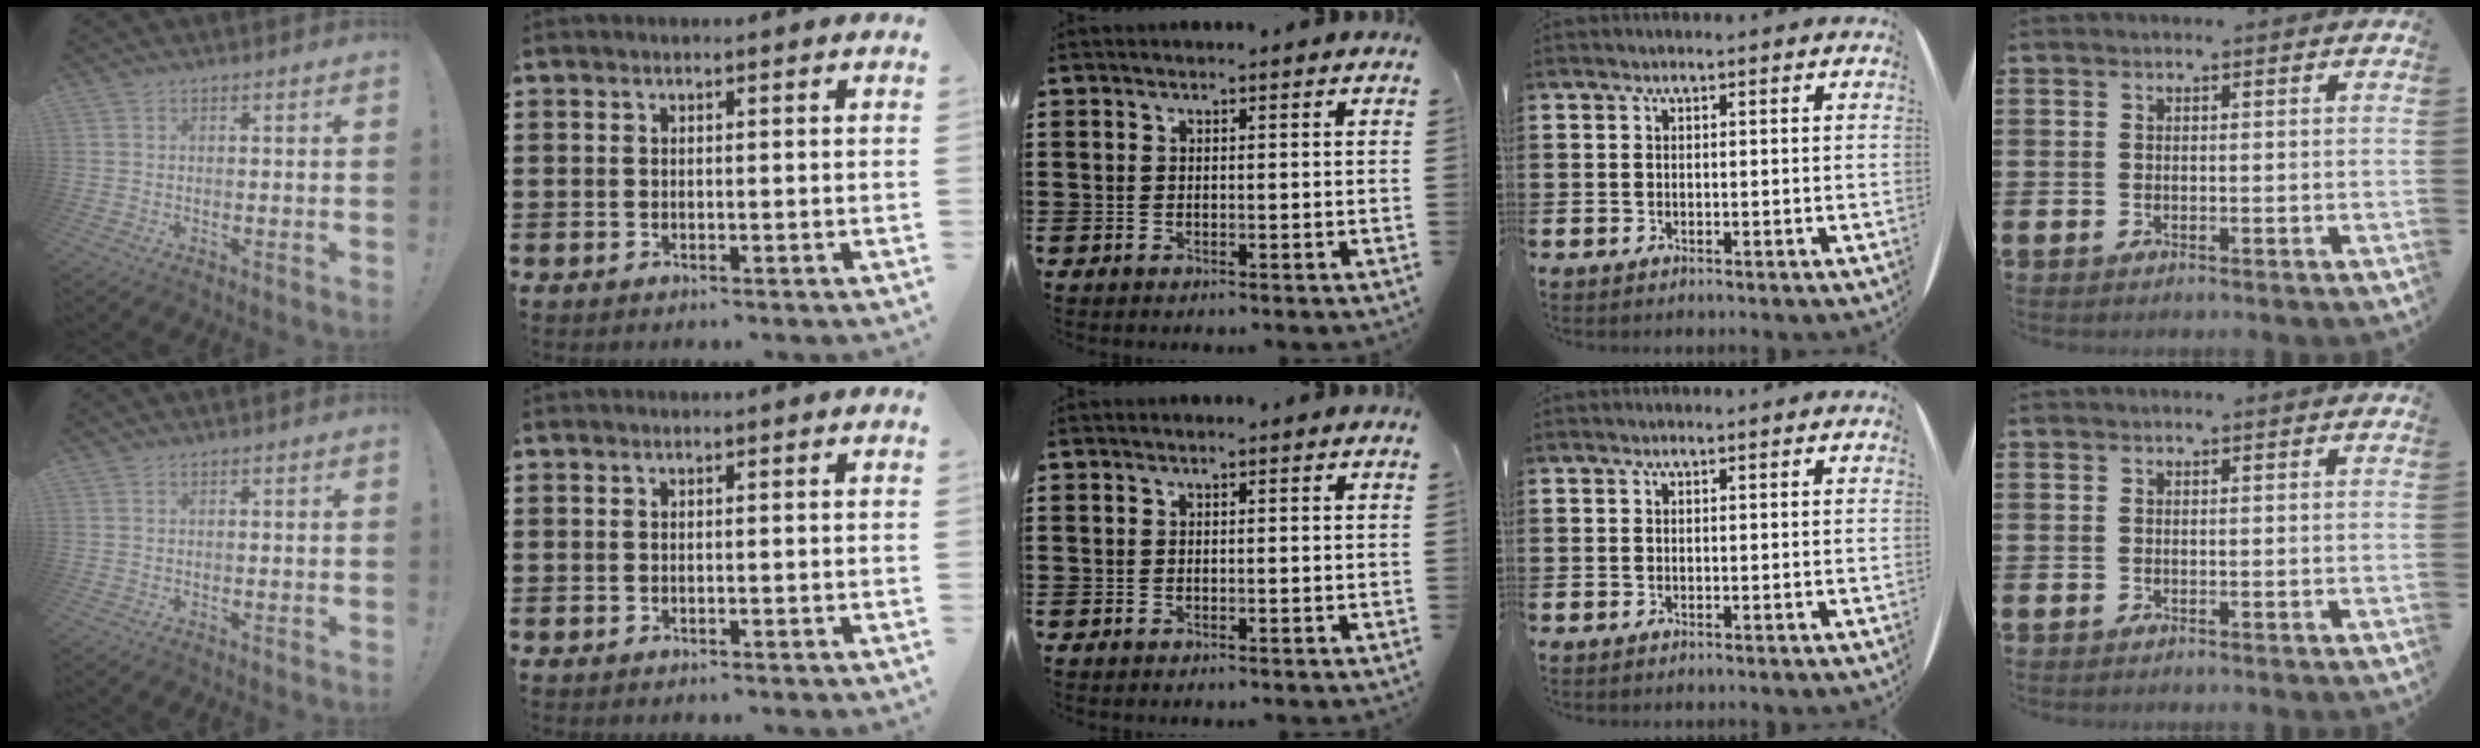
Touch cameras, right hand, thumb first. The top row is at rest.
{}